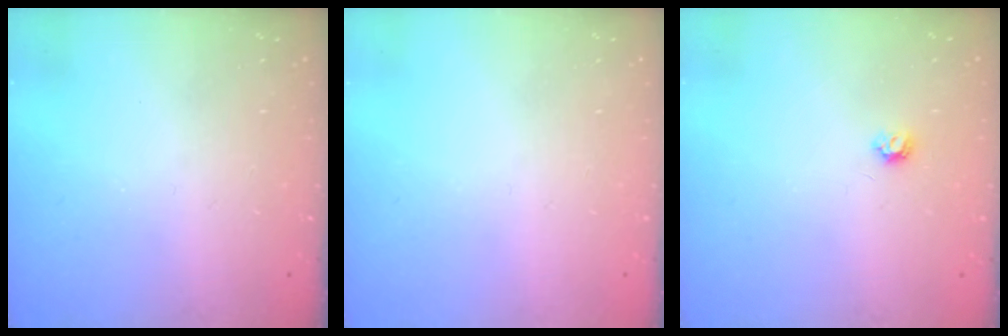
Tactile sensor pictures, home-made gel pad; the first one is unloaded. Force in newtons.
{"total": 0.0}
{"total": 4.0, "press": 4.0, "slide": 0.6}